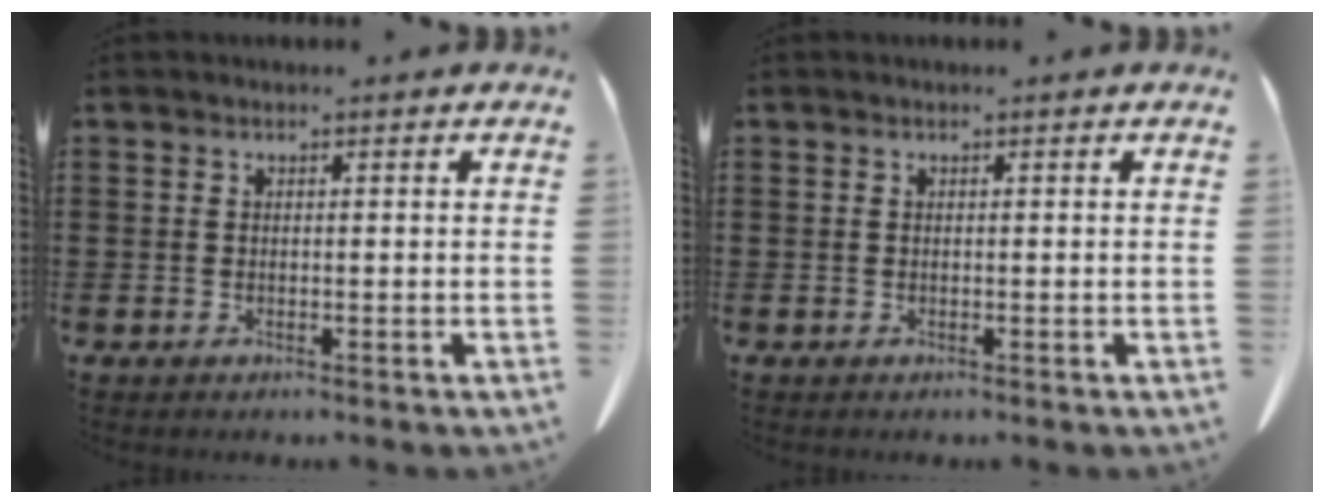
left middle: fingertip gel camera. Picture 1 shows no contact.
{"total": 0.0}